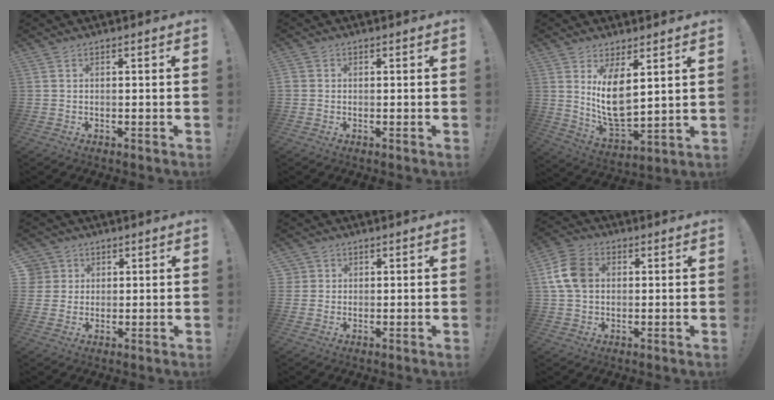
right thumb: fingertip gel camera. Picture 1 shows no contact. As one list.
[{"total": 1.2, "force": [-0.1, 1.1, 0.3], "torque": [-0.007, 0.005, -0.001]}, {"total": 11.3, "force": [4.8, 4.8, 9.0], "torque": [-0.179, -0.044, 0.085]}, {"total": 5.1, "force": [1.8, 4.7, 0.6], "torque": [-0.009, -0.007, 0.037]}, {"total": 2.5, "force": [1.0, 2.3, 0.2], "torque": [0.002, -0.005, 0.016]}, {"total": 10.9, "force": [2.0, 8.2, 6.9], "torque": [-0.129, 0.008, 0.041]}]